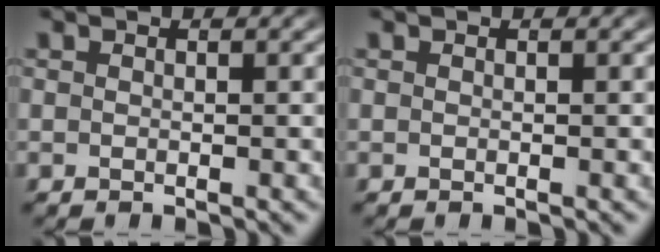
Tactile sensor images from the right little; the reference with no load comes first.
{"total": 0.0}